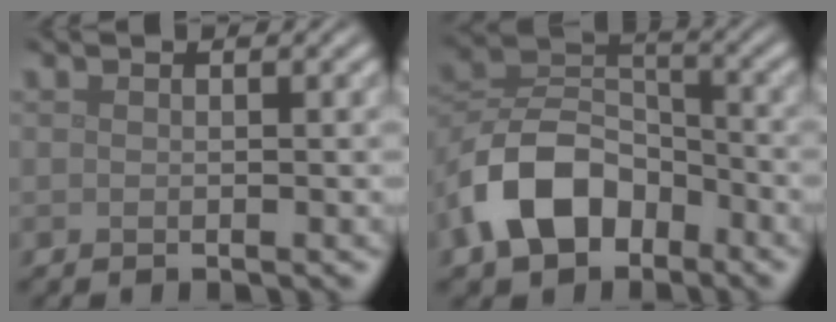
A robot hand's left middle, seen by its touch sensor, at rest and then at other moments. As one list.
[{"total": 8.1, "force": [-4.2, 5.4, 4.4], "torque": [-0.087, 0.003, -0.091]}]